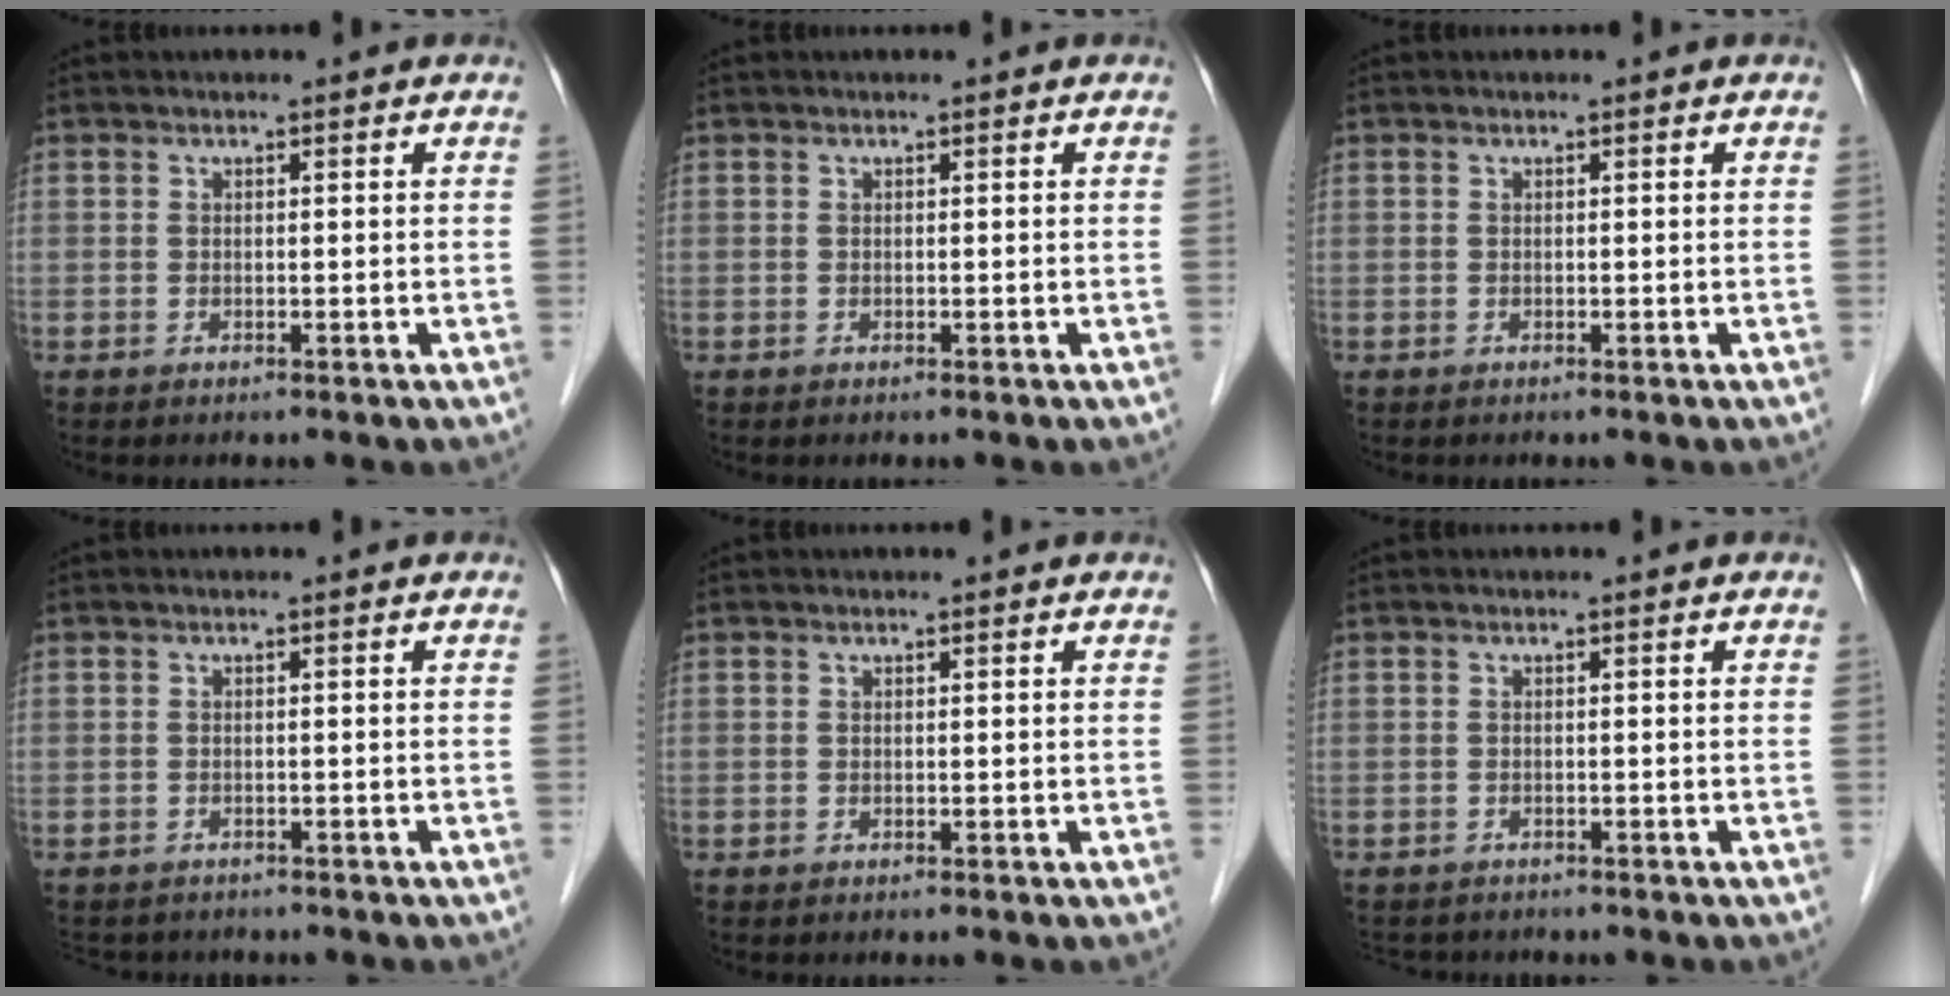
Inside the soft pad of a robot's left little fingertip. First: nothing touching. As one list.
[{"total": 0.0}, {"total": 0.0}, {"total": 5.6, "force": [-4.9, 2.2, 1.4], "torque": [-0.020, 0.001, -0.061]}, {"total": 0.0}, {"total": 4.1, "force": [-3.6, 1.6, 1.0], "torque": [-0.014, -0.002, -0.045]}]